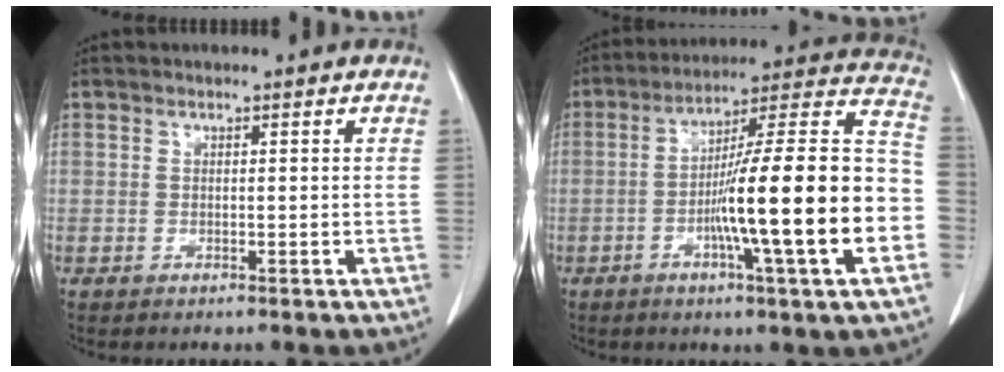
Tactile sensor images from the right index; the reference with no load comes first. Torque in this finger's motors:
{"motor_torque": [2.14, 0.00, 1.05, 0.21]}